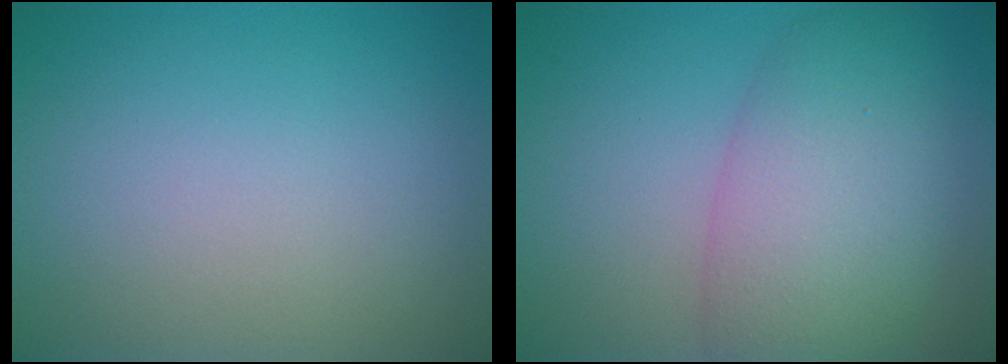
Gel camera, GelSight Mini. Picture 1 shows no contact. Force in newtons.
{"total": 7.4, "press": 7.4, "slide": 0.2}